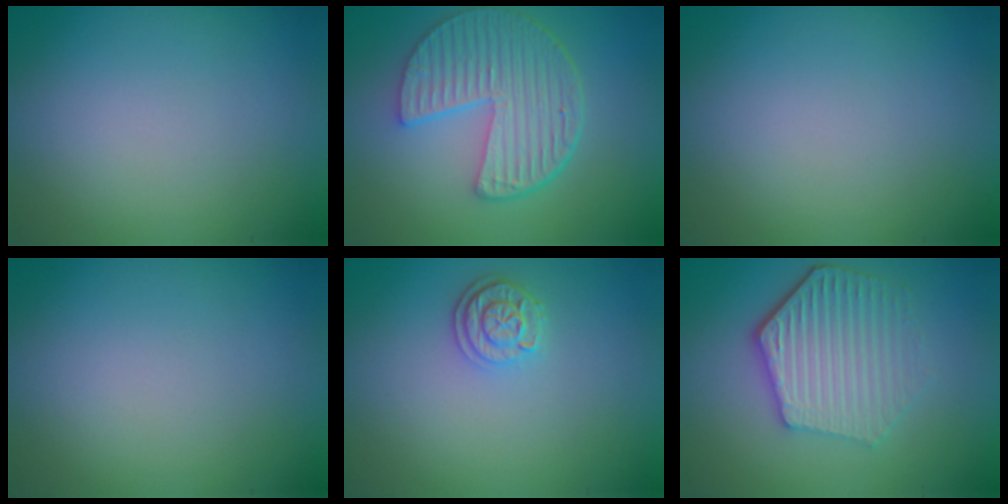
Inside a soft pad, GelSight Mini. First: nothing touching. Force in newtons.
{"total": 6.4, "press": 4.8, "slide": 4.2}
{"total": 0.0}
{"total": 0.0}
{"total": 2.5, "press": 2.1, "slide": 1.3}
{"total": 5.6, "press": 4.4, "slide": 3.4}